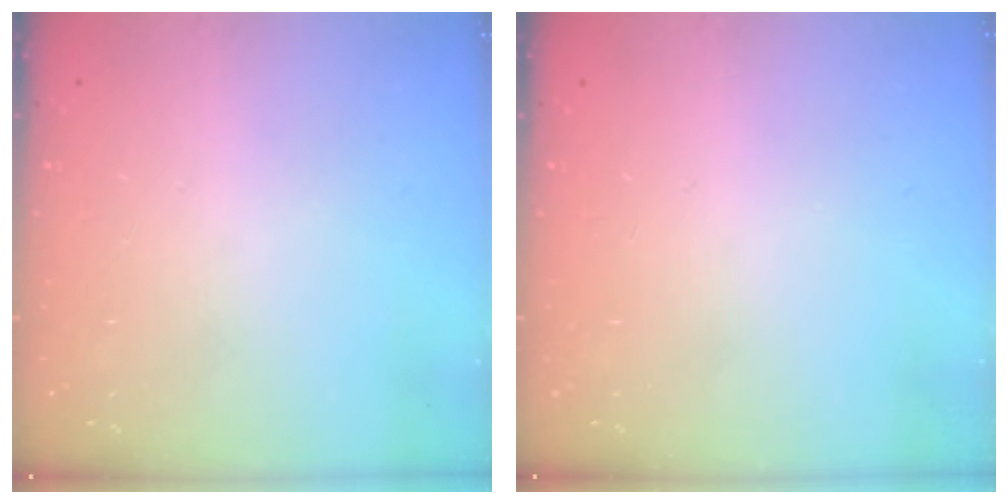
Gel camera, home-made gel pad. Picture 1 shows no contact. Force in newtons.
{"total": 0.0}